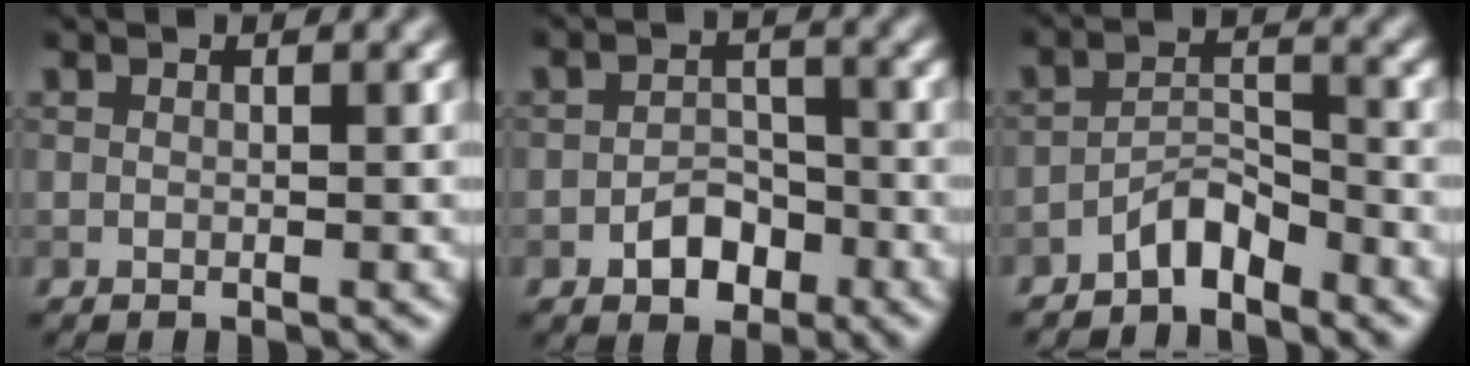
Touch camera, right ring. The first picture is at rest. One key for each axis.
{"total": 3.0, "fx": -1.6, "fy": 2.0, "fz": 1.6, "tx": -0.019, "ty": 0.005, "tz": -0.026}
{"total": 2.9, "fx": -2.4, "fy": 0.9, "fz": 1.3, "tx": -0.020, "ty": 0.016, "tz": -0.047}